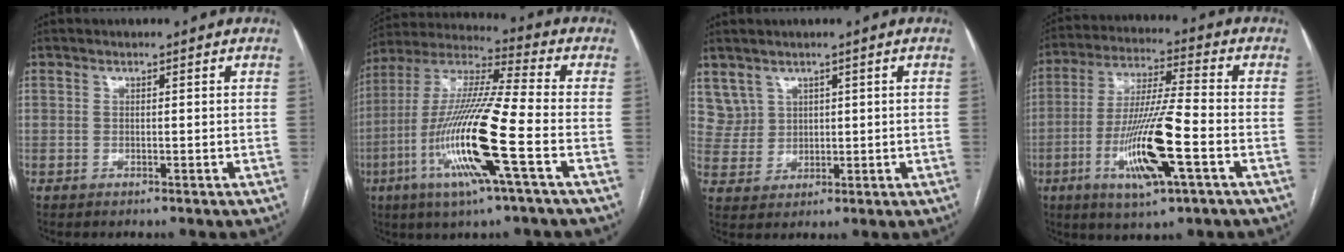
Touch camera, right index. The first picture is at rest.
{"total": 18.2, "force": [-5.8, 0.1, 17.2], "torque": [-0.353, -0.016, -0.116]}
{"total": 4.5, "force": [2.8, 3.5, -0.2], "torque": [0.007, 0.007, 0.063]}
{"total": 14.5, "force": [-4.8, 1.0, 13.6], "torque": [-0.269, -0.015, -0.086]}